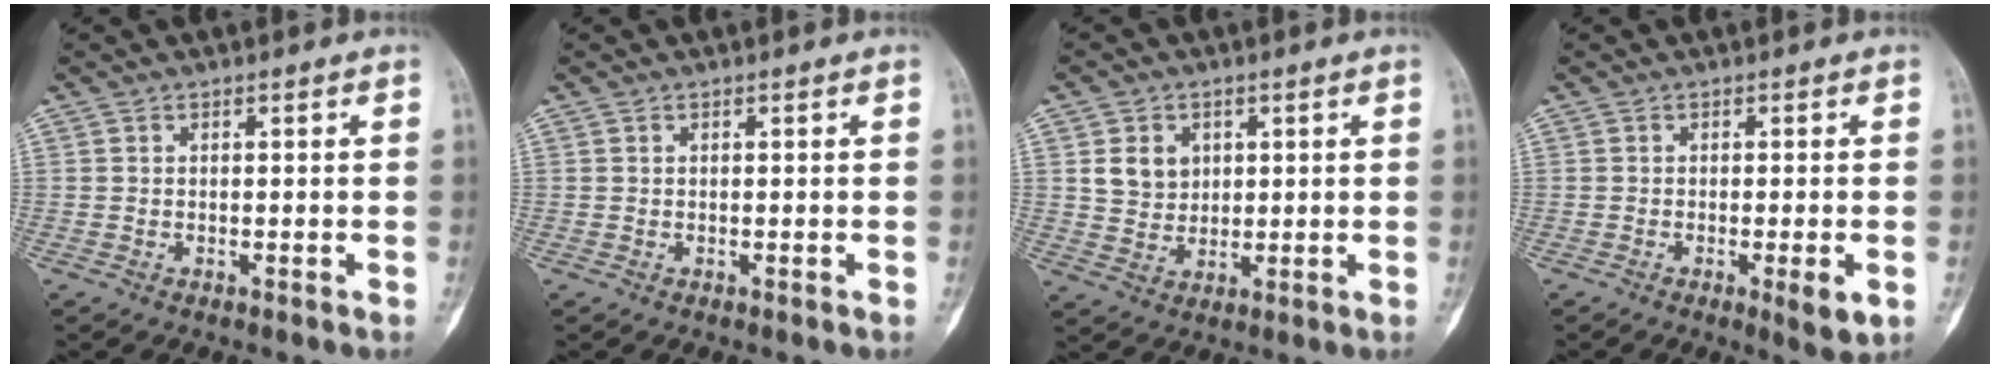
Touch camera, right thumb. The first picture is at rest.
{"total": 0.0}
{"total": 5.8, "force": [1.8, 4.8, 2.6], "torque": [-0.023, -0.011, 0.039]}
{"total": 4.0, "force": [-1.1, 0.7, 3.7], "torque": [-0.055, -0.009, -0.015]}